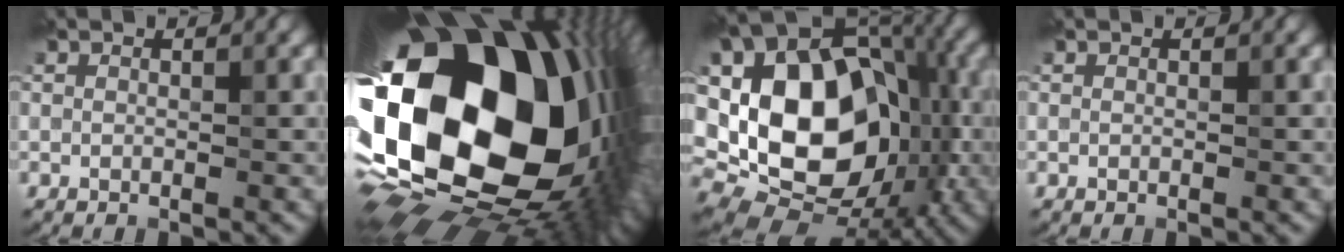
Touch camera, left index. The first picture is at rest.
{"total": 23.7, "force": [1.3, 16.0, 17.4], "torque": [-0.332, -0.069, 0.037]}
{"total": 16.3, "force": [0.0, 12.0, 11.1], "torque": [-0.174, -0.007, 0.004]}
{"total": 0.0}